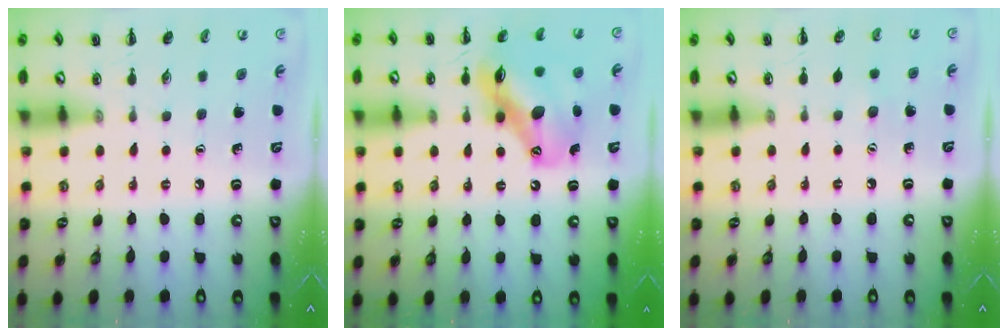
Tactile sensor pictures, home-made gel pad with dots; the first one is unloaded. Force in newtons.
{"total": 14.7, "press": 14.1, "slide": 4.2}
{"total": 3.5, "press": 3.5, "slide": 0.7}